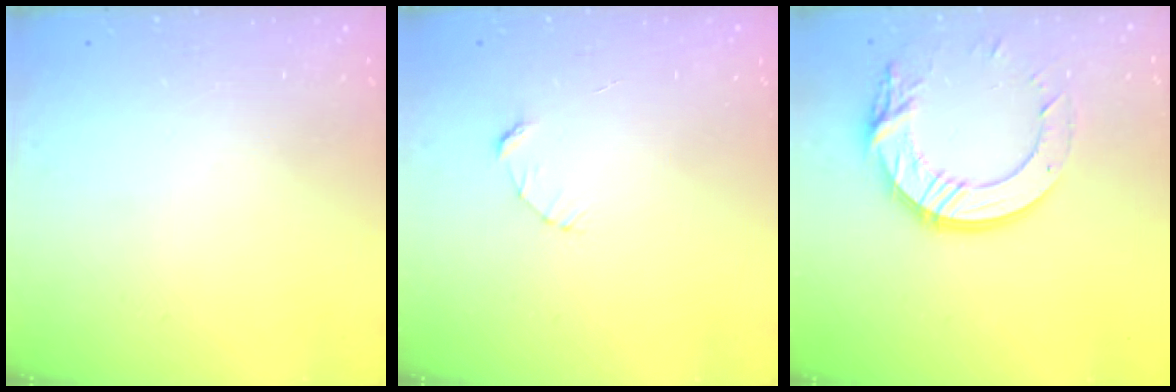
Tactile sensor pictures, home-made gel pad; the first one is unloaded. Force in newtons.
{"total": 2.7, "press": 2.7, "slide": 0.3}
{"total": 15.2, "press": 15.1, "slide": 1.5}